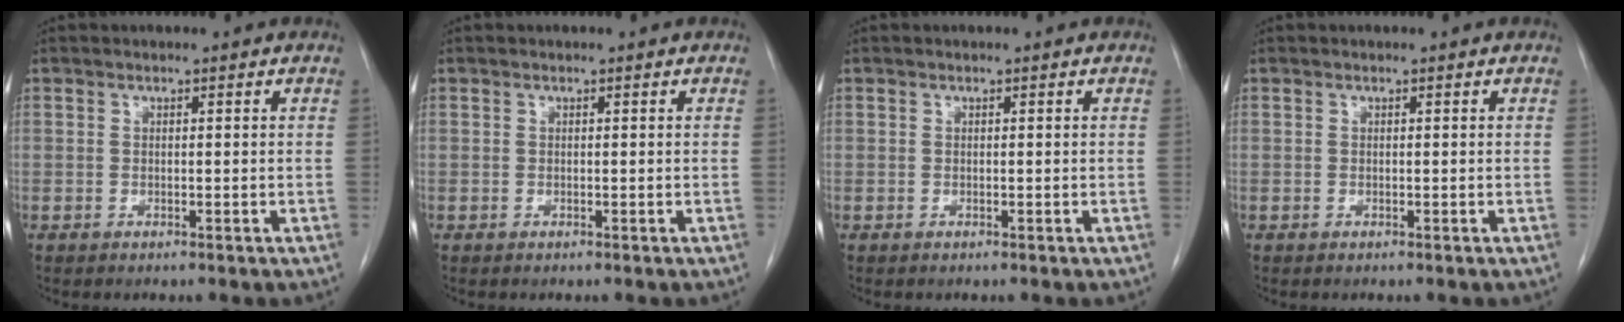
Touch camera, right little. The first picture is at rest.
{"total": 0.0}
{"total": 0.0}
{"total": 0.0}